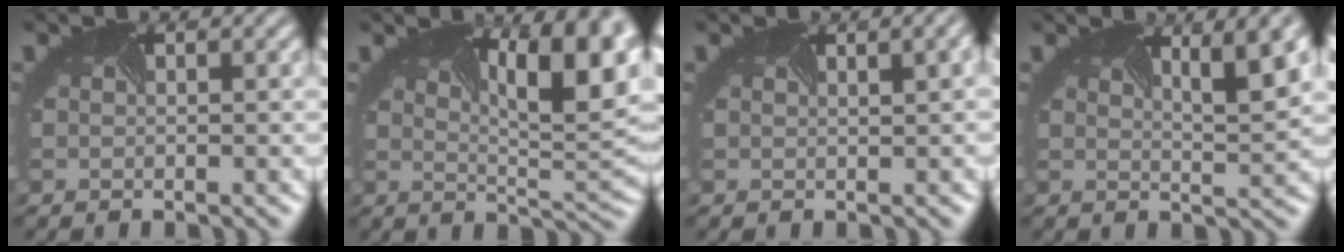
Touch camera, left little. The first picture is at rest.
{"total": 11.9, "force": [4.3, 4.4, 10.1], "torque": [-0.115, 0.025, 0.052]}
{"total": 3.4, "force": [1.3, 1.5, 2.8], "torque": [-0.016, 0.025, -0.001]}
{"total": 5.7, "force": [2.1, 1.5, 5.0], "torque": [-0.048, 0.011, 0.028]}